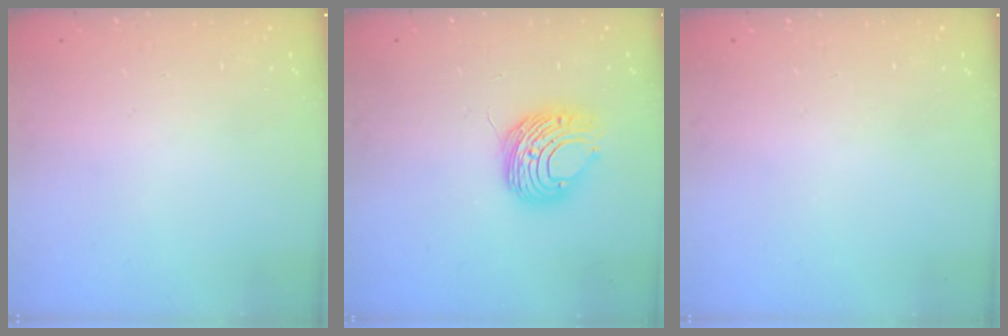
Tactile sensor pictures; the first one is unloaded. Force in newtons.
{"total": 8.9, "press": 8.9, "slide": 0.5}
{"total": 0.0}